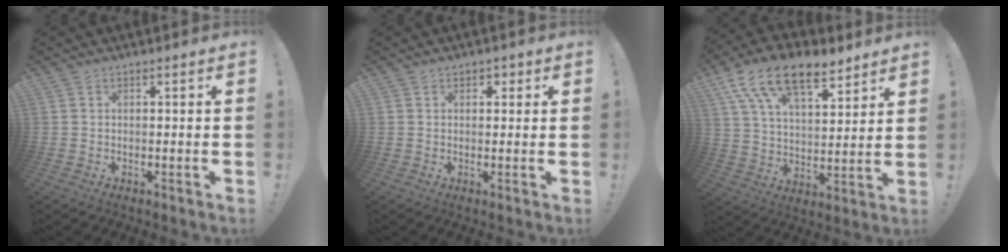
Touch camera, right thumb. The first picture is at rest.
{"total": 1.7, "force": [0.5, 1.4, 0.7], "torque": [0.004, -0.002, 0.003]}
{"total": 17.3, "force": [11.1, 8.1, 10.5], "torque": [-0.187, -0.060, 0.199]}